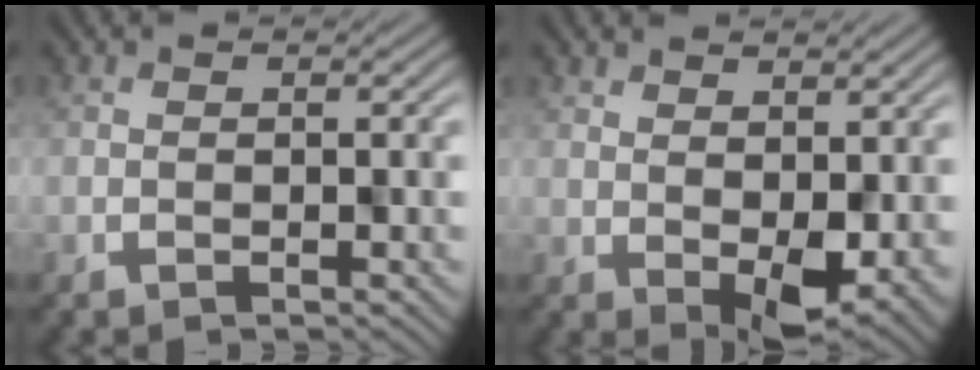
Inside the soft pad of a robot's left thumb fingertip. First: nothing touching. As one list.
[{"total": 3.6, "force": [1.4, 1.6, 3.0], "torque": [-0.048, -0.016, 0.032]}]